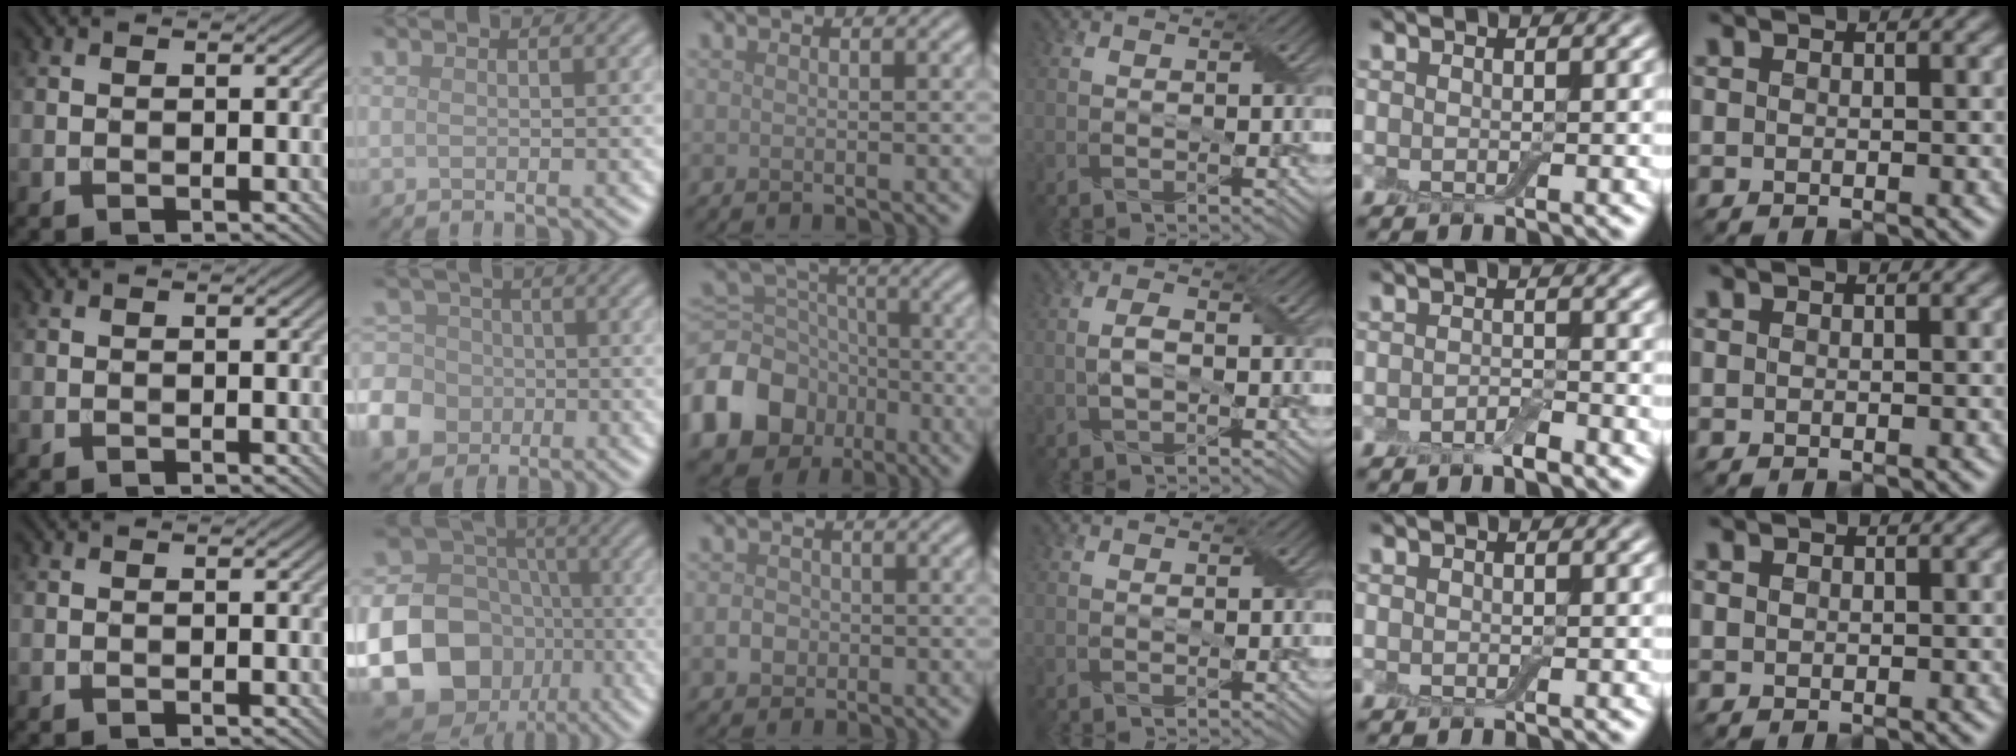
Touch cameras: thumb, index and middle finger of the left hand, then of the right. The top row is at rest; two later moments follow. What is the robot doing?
{"motion": "fold", "object": "aluminum foil"}